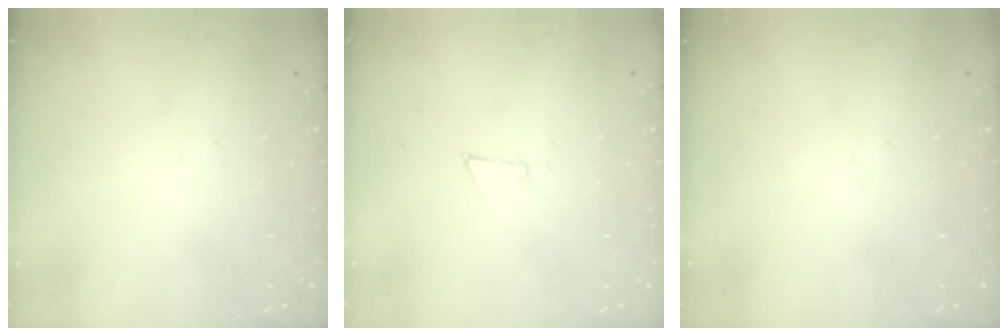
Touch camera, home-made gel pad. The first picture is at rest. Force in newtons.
{"total": 3.3, "press": 3.3, "slide": 0.6}
{"total": 0.0}